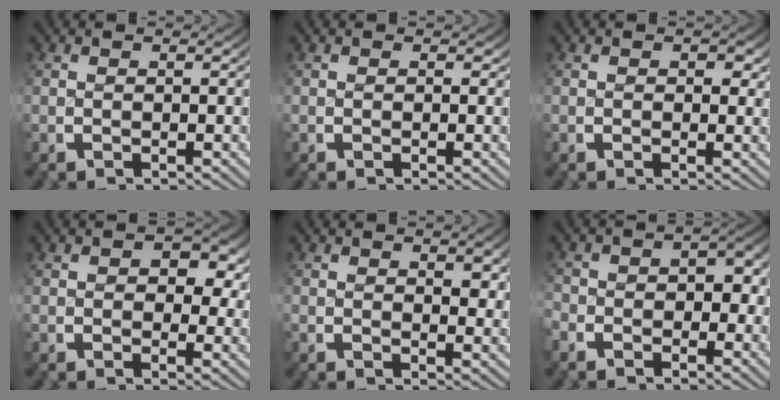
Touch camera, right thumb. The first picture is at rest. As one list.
[{"total": 0.5, "force": [0.2, 0.5, 0.0], "torque": [0.002, -0.005, 0.002]}, {"total": 1.1, "force": [0.2, 0.9, 0.7], "torque": [-0.008, -0.008, 0.000]}, {"total": 4.0, "force": [0.6, 2.8, 2.8], "torque": [-0.024, -0.014, 0.009]}, {"total": 1.5, "force": [0.7, 1.0, 0.9], "torque": [-0.004, -0.008, 0.008]}, {"total": 3.4, "force": [-1.4, 2.6, 1.6], "torque": [-0.016, -0.012, -0.029]}]